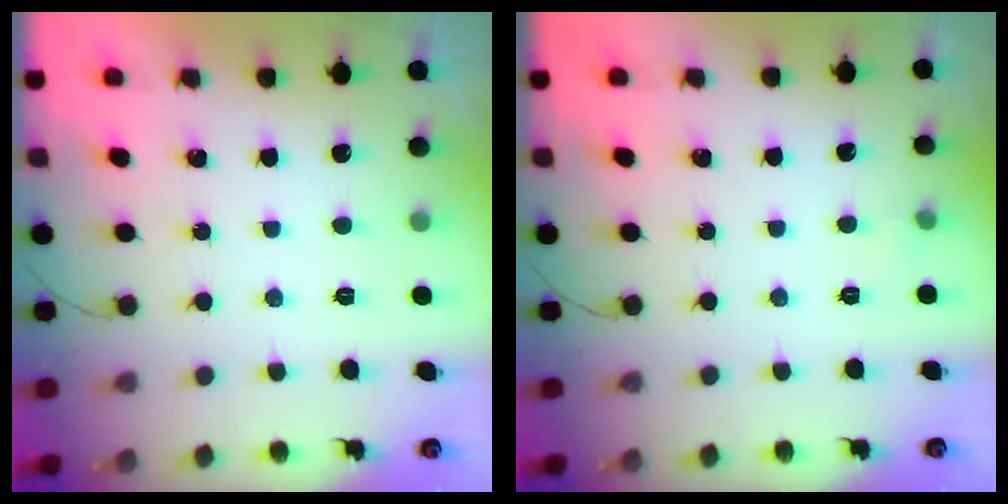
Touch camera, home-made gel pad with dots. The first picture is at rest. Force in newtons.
{"total": 2.3, "press": 2.1, "slide": 0.9}